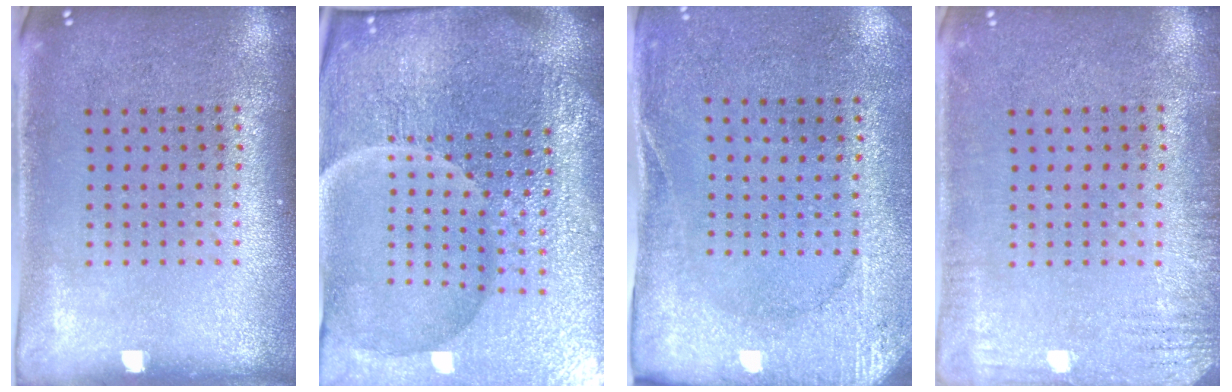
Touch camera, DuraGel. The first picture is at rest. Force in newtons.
{"total": 6.9, "press": 6.2, "slide": 3.2}
{"total": 2.6, "press": 2.4, "slide": 1.0}
{"total": 2.3, "press": 2.2, "slide": 0.4}